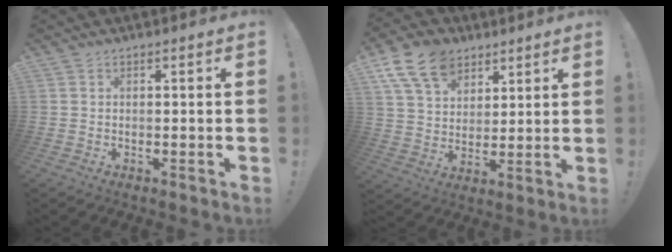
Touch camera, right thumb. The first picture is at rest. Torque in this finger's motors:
{"motor_torque": [0.13, 0.35, 0.42, 0.27, 0.03]}